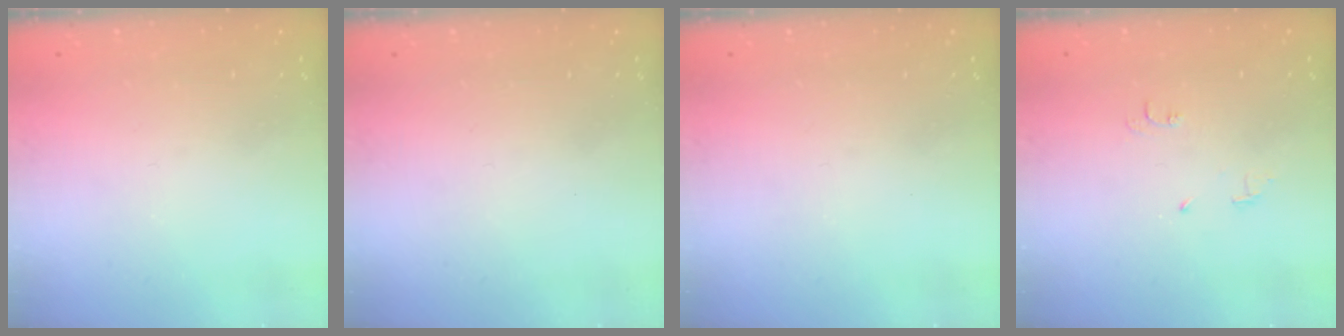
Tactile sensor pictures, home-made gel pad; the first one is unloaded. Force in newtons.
{"total": 1.8, "press": 1.8, "slide": 0.2}
{"total": 0.0}
{"total": 4.7, "press": 4.7, "slide": 0.7}